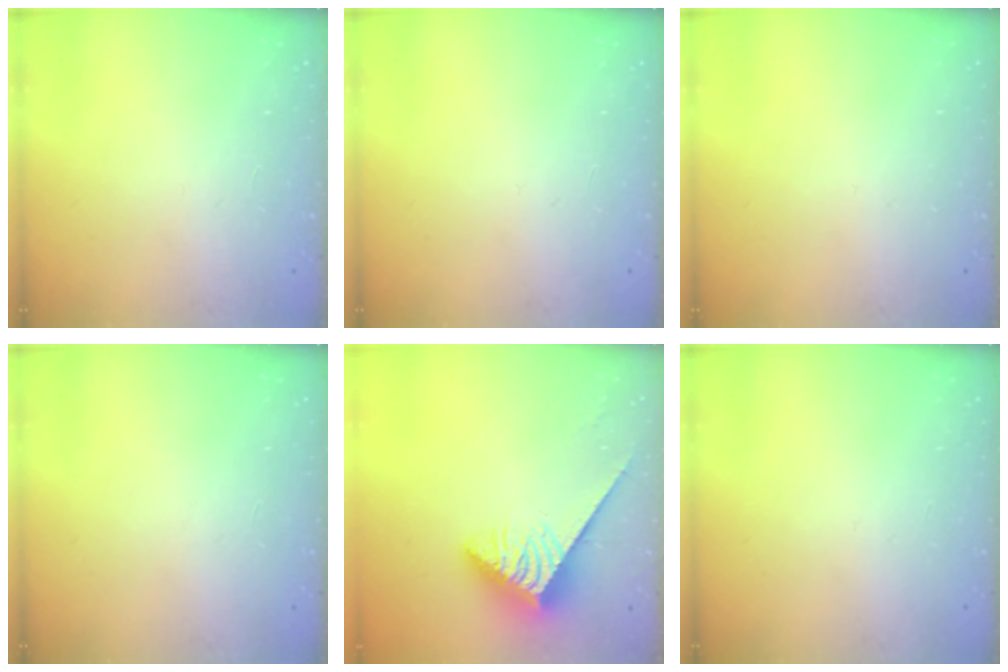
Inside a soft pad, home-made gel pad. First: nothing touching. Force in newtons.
{"total": 0.0}
{"total": 0.0}
{"total": 0.0}
{"total": 4.0, "press": 3.9, "slide": 0.6}
{"total": 0.0}